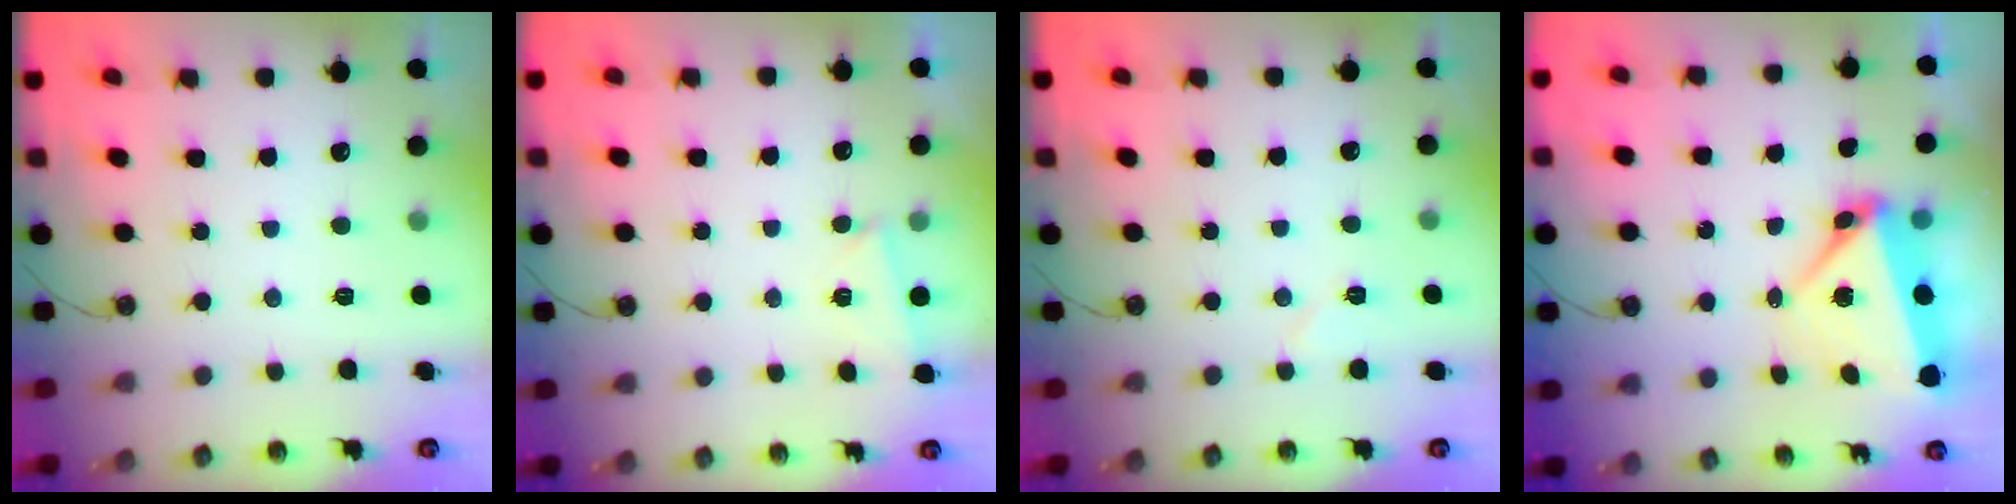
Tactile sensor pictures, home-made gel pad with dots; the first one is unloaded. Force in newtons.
{"total": 1.9, "press": 1.7, "slide": 0.7}
{"total": 5.3, "press": 4.6, "slide": 2.6}
{"total": 7.4, "press": 7.4, "slide": 0.9}